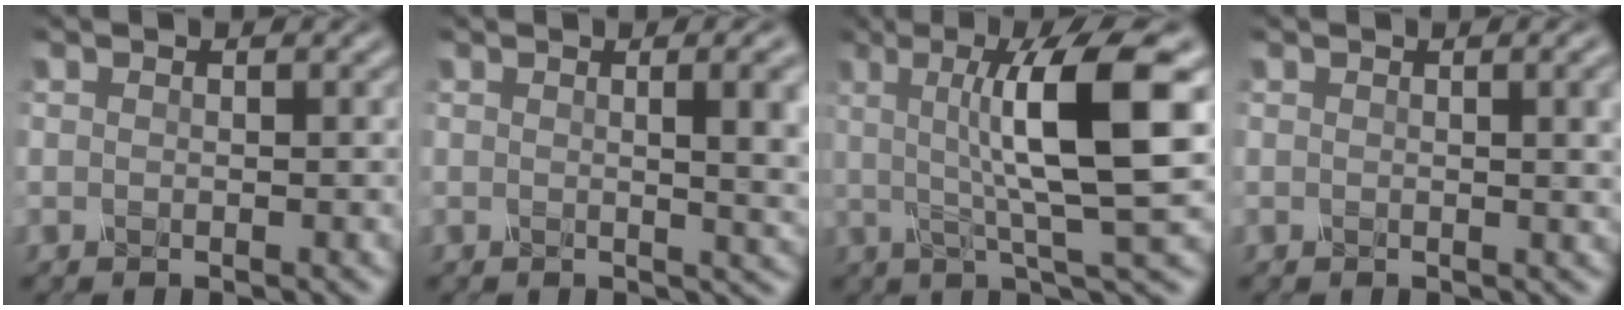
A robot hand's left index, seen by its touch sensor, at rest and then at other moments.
{"total": 6.4, "force": [0.9, 2.4, 5.9], "torque": [-0.034, 0.010, 0.014]}
{"total": 10.2, "force": [1.7, 2.1, 9.8], "torque": [-0.129, 0.005, 0.031]}
{"total": 3.2, "force": [0.7, 1.1, 3.0], "torque": [-0.023, 0.010, 0.010]}